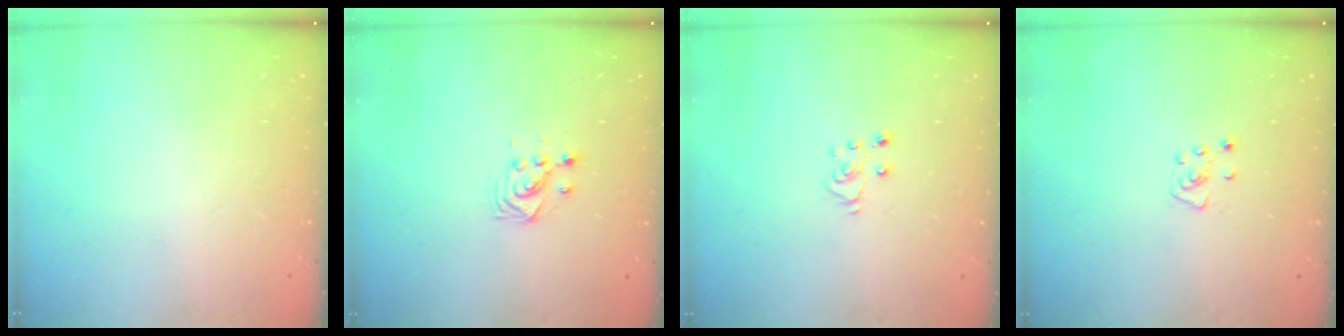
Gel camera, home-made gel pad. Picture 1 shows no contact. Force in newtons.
{"total": 2.9, "press": 2.9, "slide": 0.3}
{"total": 3.6, "press": 3.6, "slide": 0.2}
{"total": 4.3, "press": 4.2, "slide": 0.4}